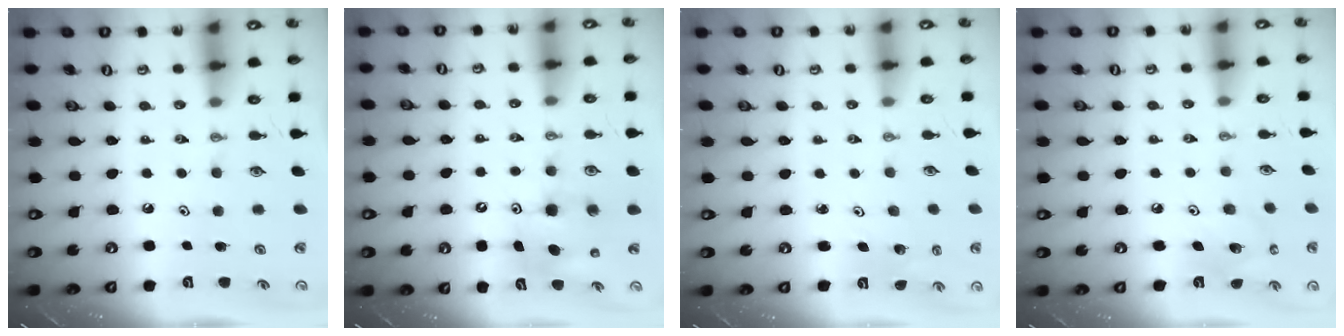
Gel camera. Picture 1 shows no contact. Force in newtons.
{"total": 8.3, "press": 8.0, "slide": 2.0}
{"total": 3.0, "press": 2.2, "slide": 2.0}
{"total": 7.1, "press": 7.1, "slide": 0.5}